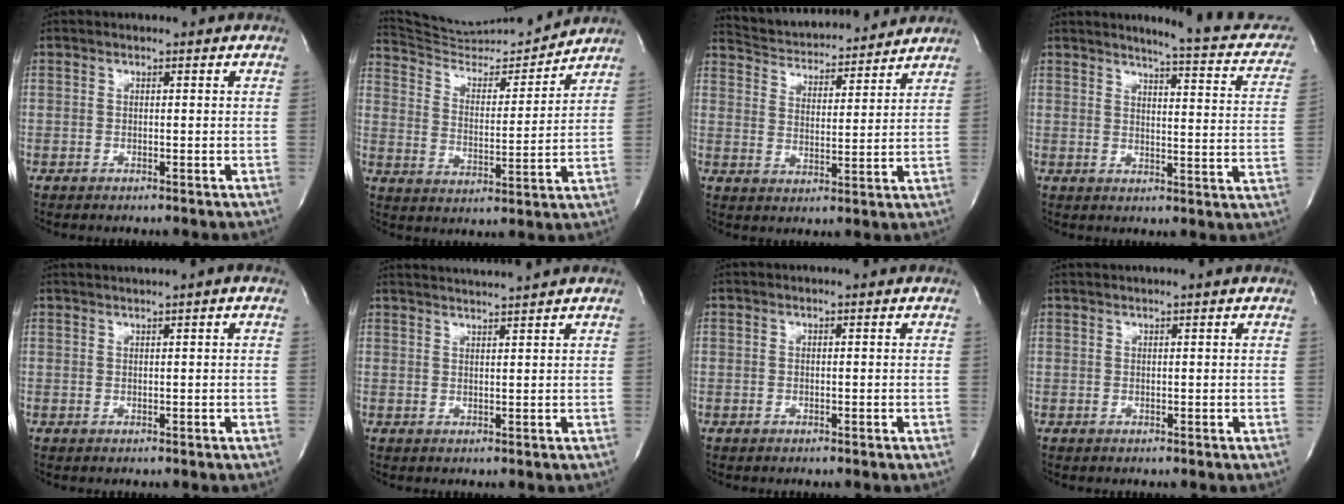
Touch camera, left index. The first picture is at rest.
{"total": 13.9, "force": [13.8, 0.1, 2.1], "torque": [-0.043, -0.017, 0.224]}
{"total": 13.5, "force": [13.0, 2.1, 3.2], "torque": [-0.054, 0.007, 0.197]}
{"total": 12.3, "force": [10.8, 1.6, 5.7], "torque": [-0.059, -0.034, 0.105]}
{"total": 1.8, "force": [1.1, -0.7, 1.2], "torque": [-0.022, 0.008, 0.022]}
{"total": 4.9, "force": [4.5, -1.6, 1.2], "torque": [-0.019, 0.003, 0.068]}
{"total": 0.0}
{"total": 1.6, "force": [1.3, -0.6, 0.8], "torque": [-0.013, 0.016, 0.027]}